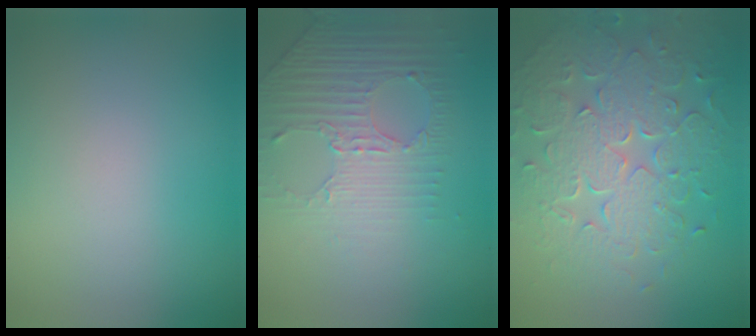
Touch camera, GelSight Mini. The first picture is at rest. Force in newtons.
{"total": 4.5, "press": 3.0, "slide": 3.4}
{"total": 8.3, "press": 6.0, "slide": 5.8}